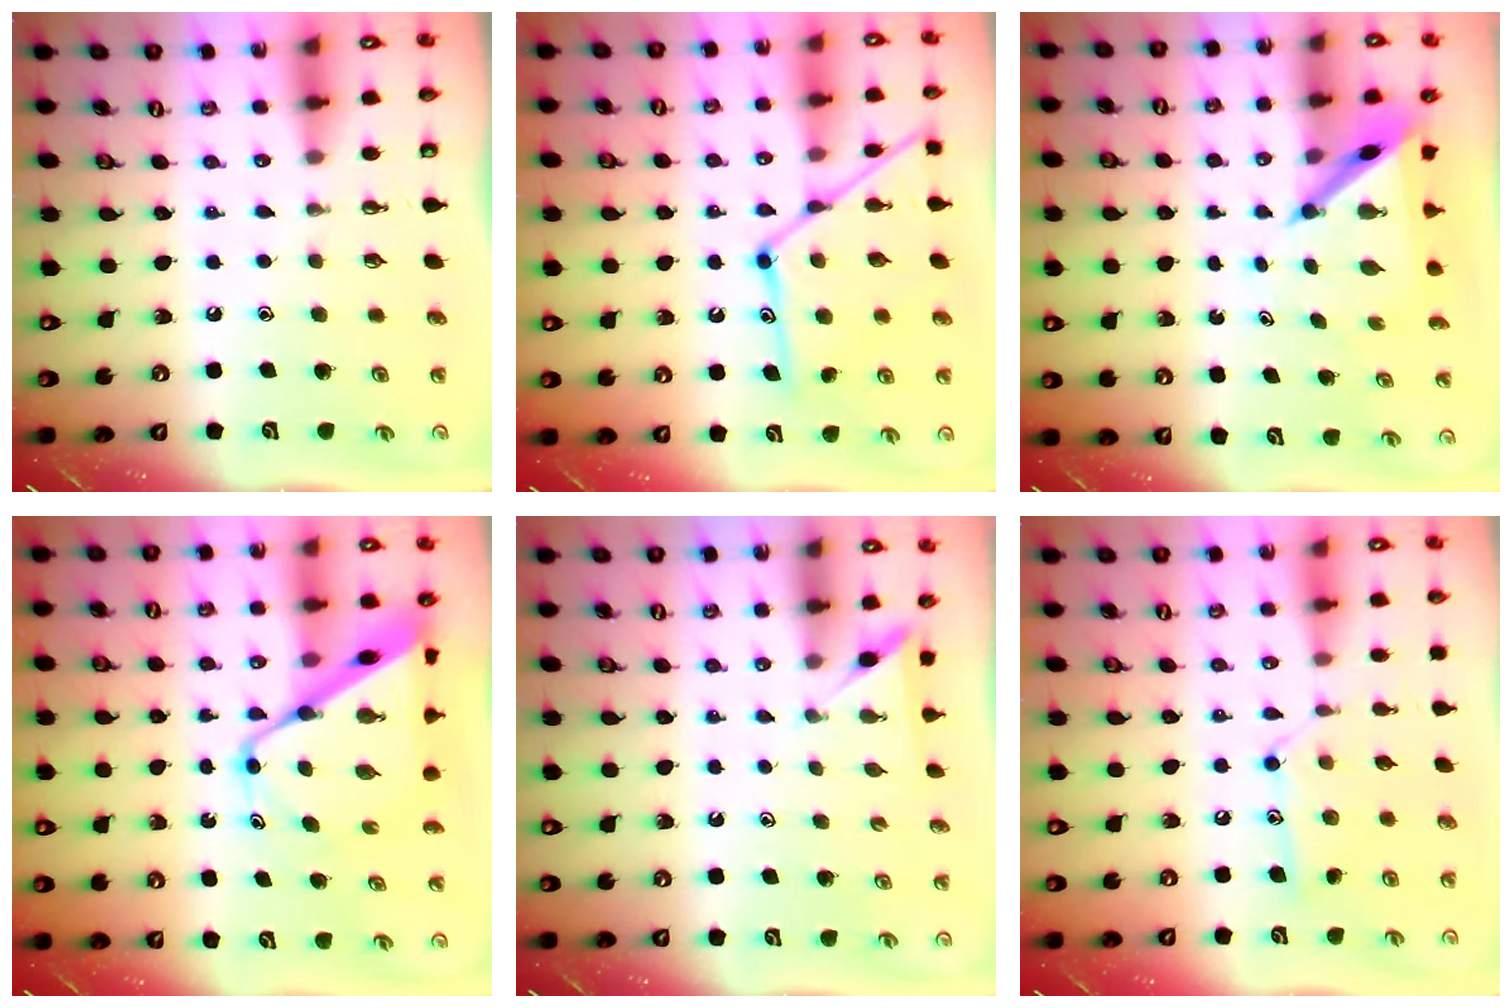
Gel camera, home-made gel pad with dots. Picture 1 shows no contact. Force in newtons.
{"total": 16.4, "press": 16.4, "slide": 1.2}
{"total": 5.8, "press": 5.8, "slide": 0.5}
{"total": 13.0, "press": 13.0, "slide": 1.2}
{"total": 2.2, "press": 2.2, "slide": 0.2}
{"total": 10.9, "press": 10.8, "slide": 0.6}